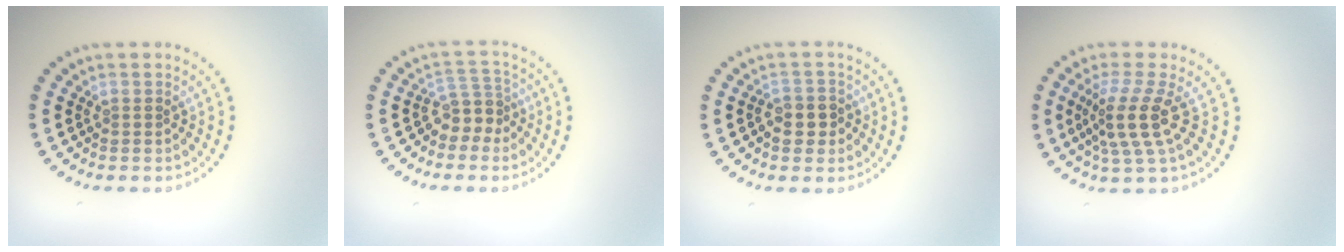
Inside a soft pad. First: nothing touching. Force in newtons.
{"total": 2.7, "press": 1.9, "slide": 1.9}
{"total": 2.5, "press": 2.4, "slide": 0.6}
{"total": 4.0, "press": 2.8, "slide": 2.8}